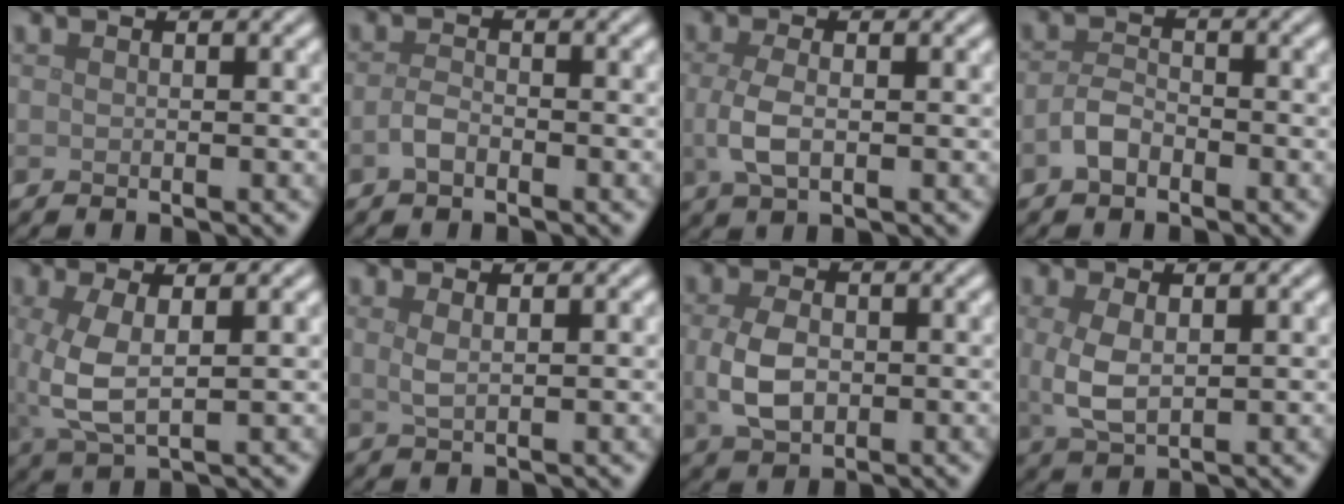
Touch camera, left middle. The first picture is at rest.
{"total": 1.5, "force": [-0.8, 0.7, 1.0], "torque": [-0.025, 0.002, -0.019]}
{"total": 2.9, "force": [-0.2, 1.3, 2.6], "torque": [-0.065, -0.004, -0.004]}
{"total": 2.1, "force": [-1.2, 1.1, 1.3], "torque": [-0.027, 0.006, -0.028]}
{"total": 4.4, "force": [0.4, 1.8, 4.1], "torque": [-0.107, -0.003, 0.009]}
{"total": 1.5, "force": [0.5, 0.5, 1.3], "torque": [-0.022, -0.001, 0.009]}
{"total": 4.0, "force": [-0.2, 2.7, 3.0], "torque": [-0.068, -0.003, -0.003]}
{"total": 3.4, "force": [0.4, 1.7, 2.9], "torque": [-0.071, -0.002, 0.012]}